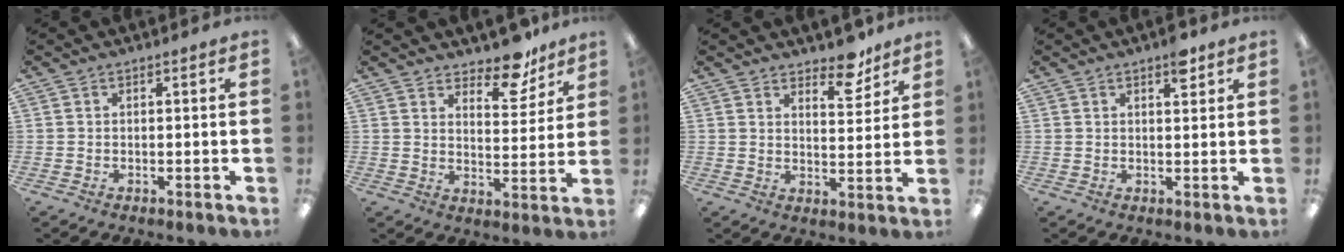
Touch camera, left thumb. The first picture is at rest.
{"total": 9.8, "force": [8.2, 3.7, 3.7], "torque": [-0.035, -0.059, 0.144]}
{"total": 7.9, "force": [6.4, 3.2, 3.4], "torque": [-0.027, -0.042, 0.108]}
{"total": 3.8, "force": [2.6, 1.4, 2.4], "torque": [-0.020, -0.011, 0.038]}